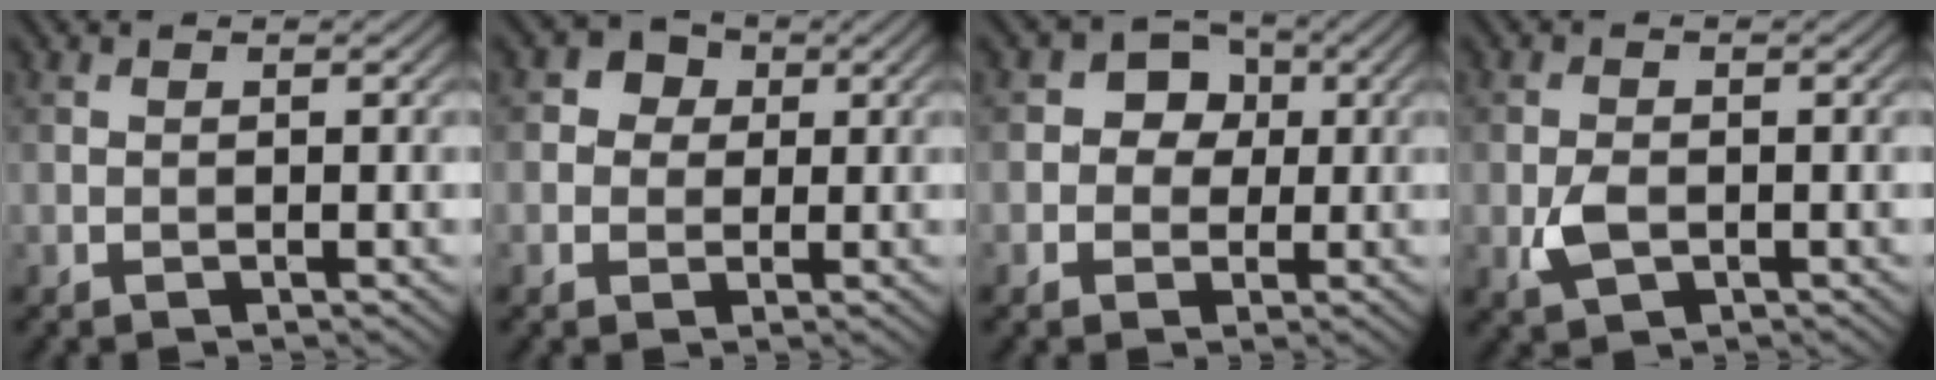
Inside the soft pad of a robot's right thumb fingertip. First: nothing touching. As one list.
[{"total": 3.5, "force": [0.7, 3.3, 1.2], "torque": [-0.028, 0.005, 0.001]}, {"total": 5.5, "force": [0.7, 4.9, 2.2], "torque": [-0.038, 0.017, -0.011]}, {"total": 3.0, "force": [-0.8, 1.8, 2.2], "torque": [-0.049, -0.005, -0.014]}]